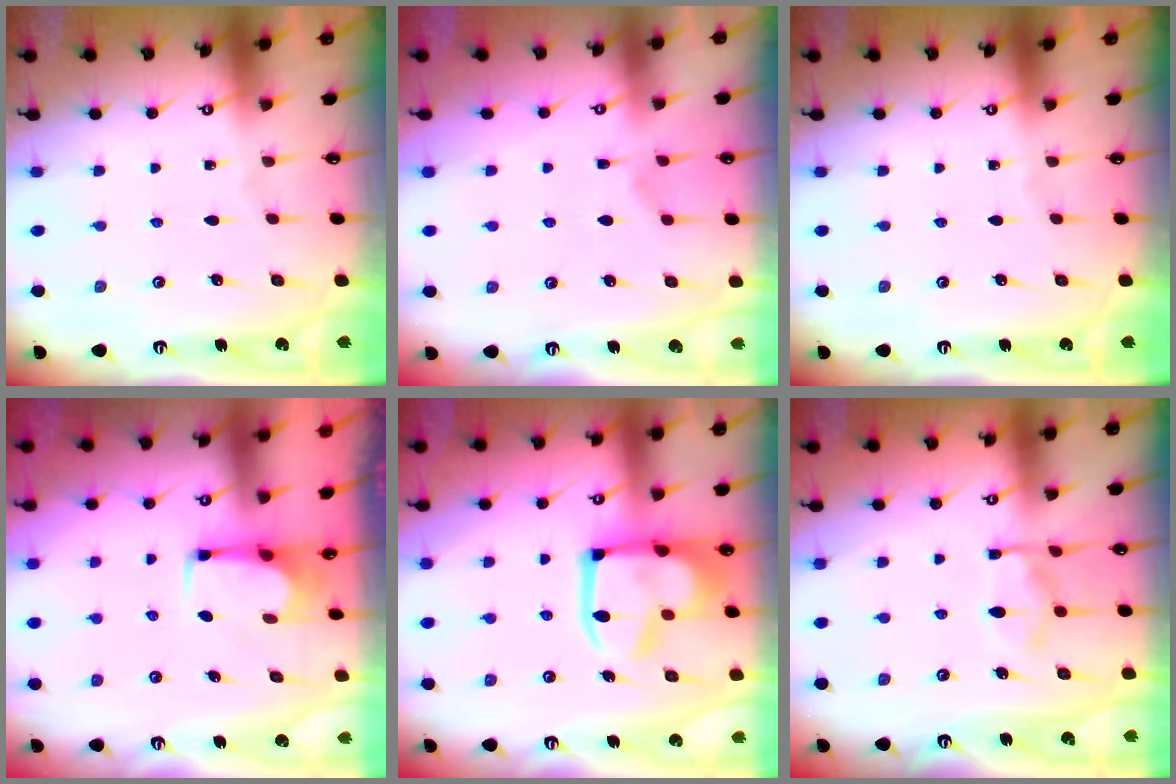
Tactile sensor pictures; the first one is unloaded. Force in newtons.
{"total": 2.4, "press": 2.1, "slide": 1.2}
{"total": 0.0}
{"total": 2.4, "press": 2.4, "slide": 0.4}
{"total": 14.1, "press": 14.1, "slide": 1.2}
{"total": 10.9, "press": 10.9, "slide": 1.1}